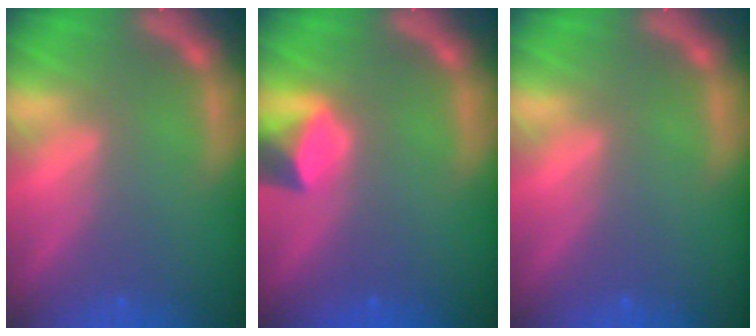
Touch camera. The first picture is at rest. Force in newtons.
{"total": 3.0}
{"total": 0.0}